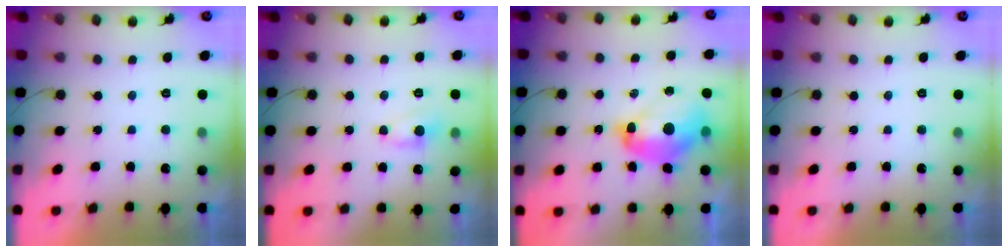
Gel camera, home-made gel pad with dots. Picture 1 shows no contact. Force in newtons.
{"total": 5.2, "press": 5.2, "slide": 0.8}
{"total": 13.3, "press": 13.2, "slide": 1.4}
{"total": 0.0}